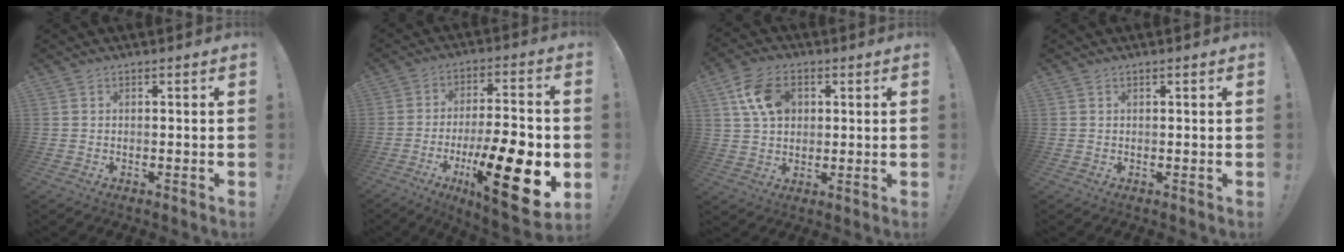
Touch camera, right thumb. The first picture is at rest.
{"total": 21.0, "force": [-5.7, 5.9, 19.3], "torque": [-0.288, 0.018, -0.078]}
{"total": 11.5, "force": [3.9, 8.2, 7.1], "torque": [-0.121, 0.004, 0.076]}
{"total": 0.6, "force": [0.4, 0.0, 0.4], "torque": [-0.005, -0.001, 0.006]}